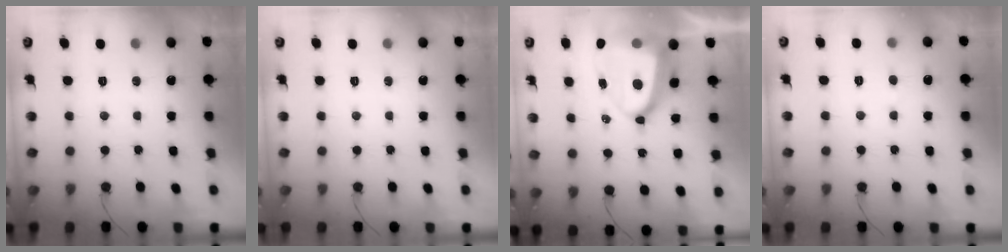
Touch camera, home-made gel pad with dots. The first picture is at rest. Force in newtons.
{"total": 0.0}
{"total": 12.4, "press": 12.3, "slide": 1.6}
{"total": 1.6, "press": 1.6, "slide": 0.1}